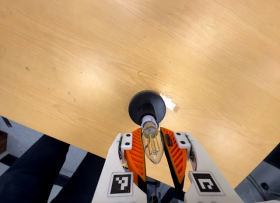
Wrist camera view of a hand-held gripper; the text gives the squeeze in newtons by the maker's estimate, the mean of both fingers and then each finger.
{"total": 10.7, "left": 10.1, "right": 11.4}